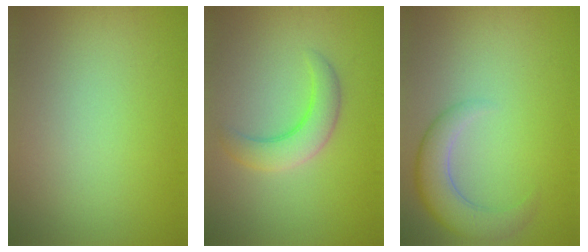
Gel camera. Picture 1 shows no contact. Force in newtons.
{"total": 3.8, "press": 3.7, "slide": 0.3}
{"total": 4.6, "press": 4.5, "slide": 0.5}